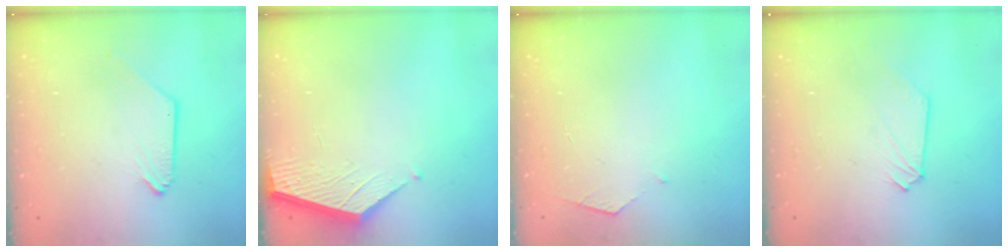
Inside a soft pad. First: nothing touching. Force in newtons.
{"total": 2.1, "press": 2.1, "slide": 0.2}
{"total": 2.7, "press": 2.7, "slide": 0.3}
{"total": 0.0}